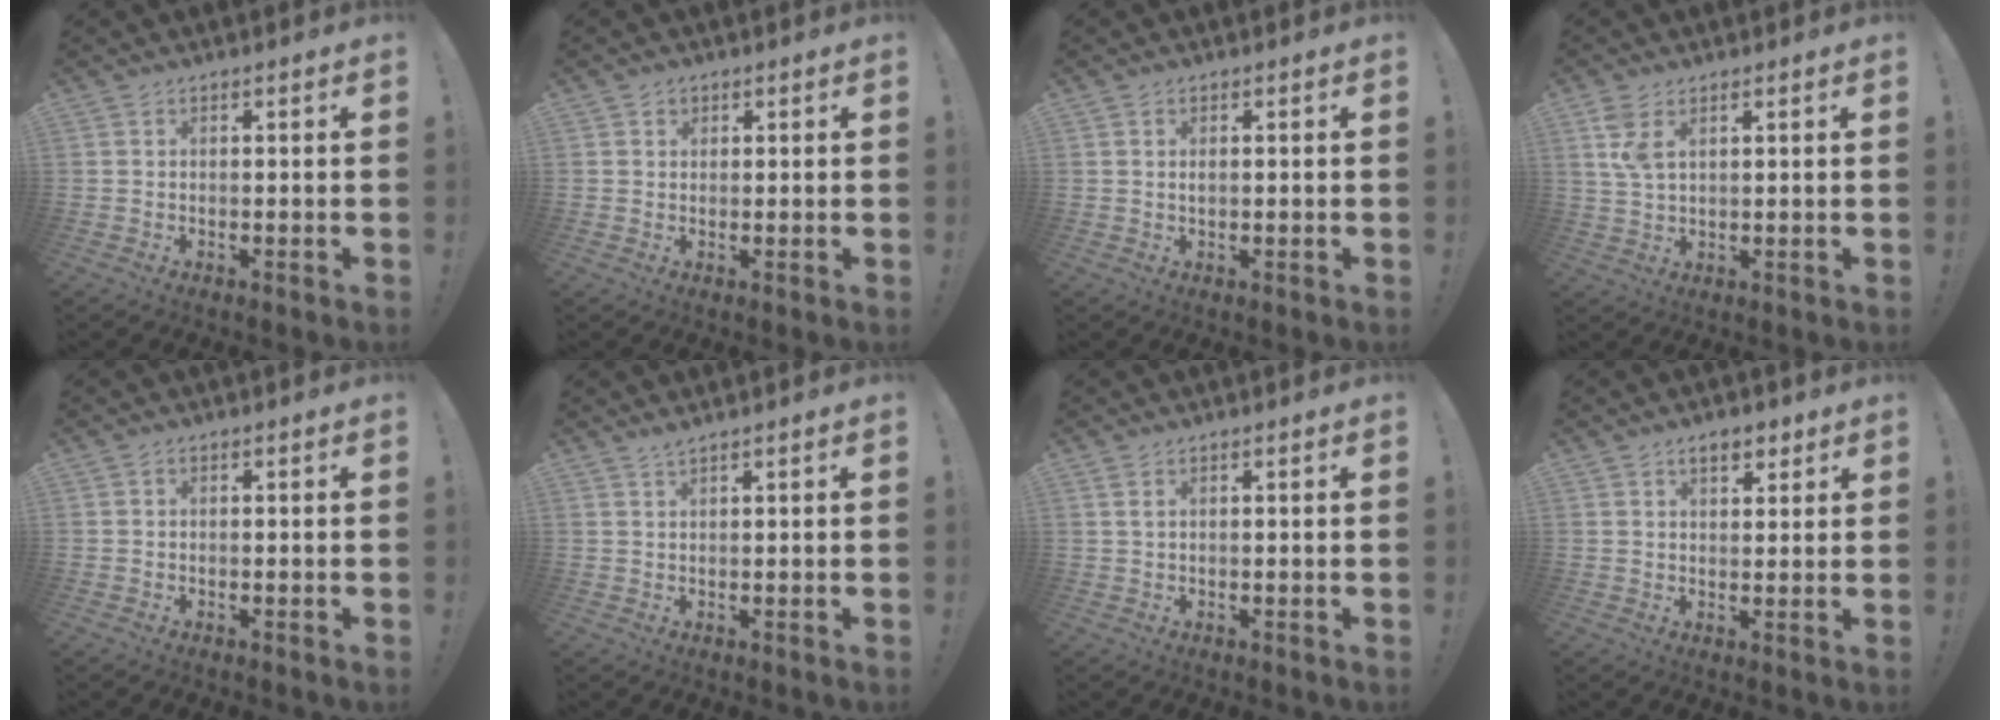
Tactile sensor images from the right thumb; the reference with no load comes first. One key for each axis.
{"total": 1.4, "fx": 0.9, "fy": 1.1, "fz": 0.2, "tx": 0.003, "ty": -0.003, "tz": 0.014}
{"total": 0.9, "fx": 0.3, "fy": 0.5, "fz": 0.6, "tx": -0.009, "ty": 0.001, "tz": 0.004}
{"total": 5.7, "fx": 2.7, "fy": 2.7, "fz": 4.2, "tx": -0.085, "ty": -0.008, "tz": 0.049}
{"total": 0.0}
{"total": 1.4, "fx": 1.2, "fy": -0.1, "fz": 0.8, "tx": -0.016, "ty": -0.003, "tz": 0.021}
{"total": 1.5, "fx": 0.7, "fy": 0.4, "fz": 1.3, "tx": -0.035, "ty": 0.006, "tz": 0.014}
{"total": 4.7, "fx": 2.9, "fy": 2.4, "fz": 2.8, "tx": -0.034, "ty": -0.009, "tz": 0.048}